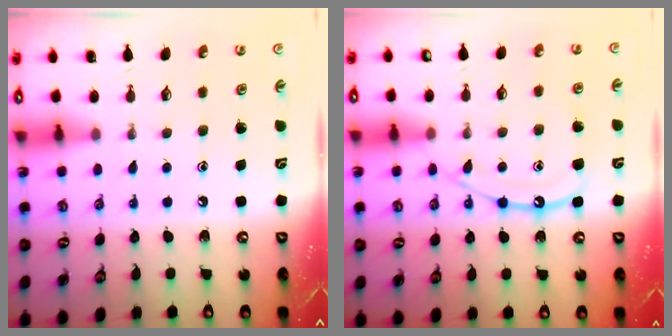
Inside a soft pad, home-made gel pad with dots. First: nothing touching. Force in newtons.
{"total": 13.4, "press": 13.4, "slide": 1.2}